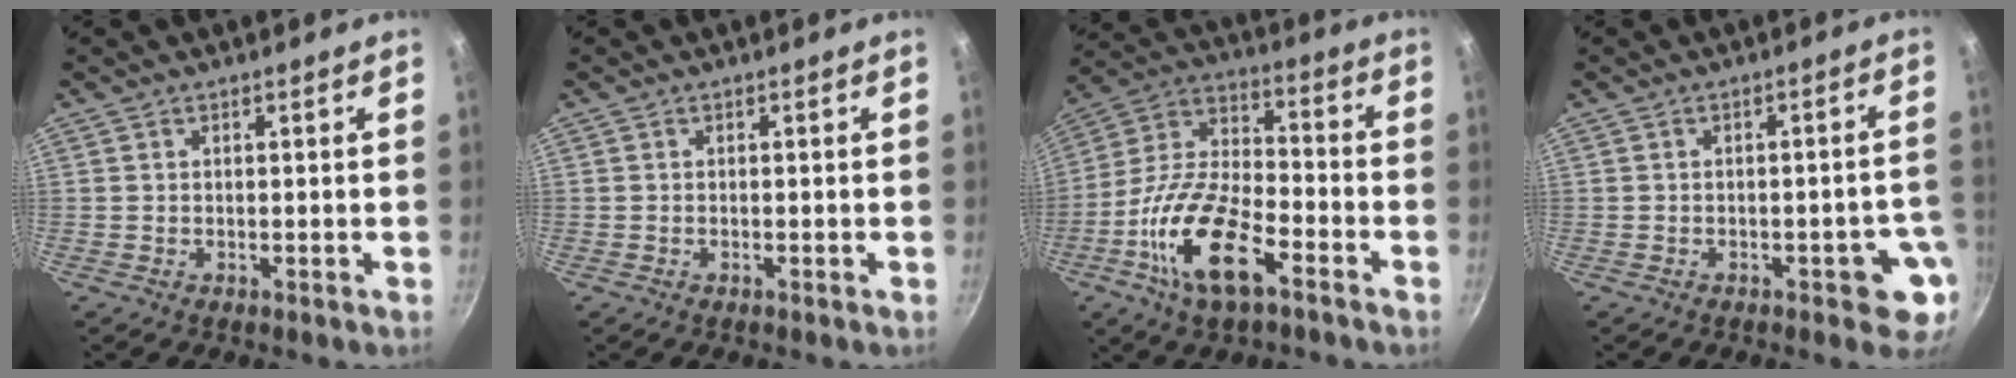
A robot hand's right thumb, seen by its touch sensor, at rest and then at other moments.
{"total": 0.0}
{"total": 18.5, "force": [-8.3, 8.1, 14.4], "torque": [-0.268, 0.043, -0.170]}
{"total": 6.1, "force": [-2.1, 2.8, 5.0], "torque": [-0.024, 0.024, -0.020]}